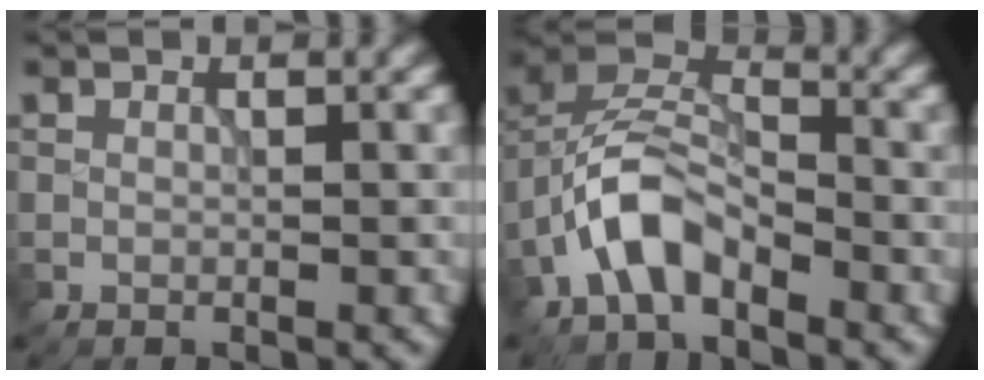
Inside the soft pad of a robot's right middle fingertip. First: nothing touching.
{"total": 6.0, "force": [-3.1, 3.2, 4.1], "torque": [-0.075, 0.016, -0.068]}